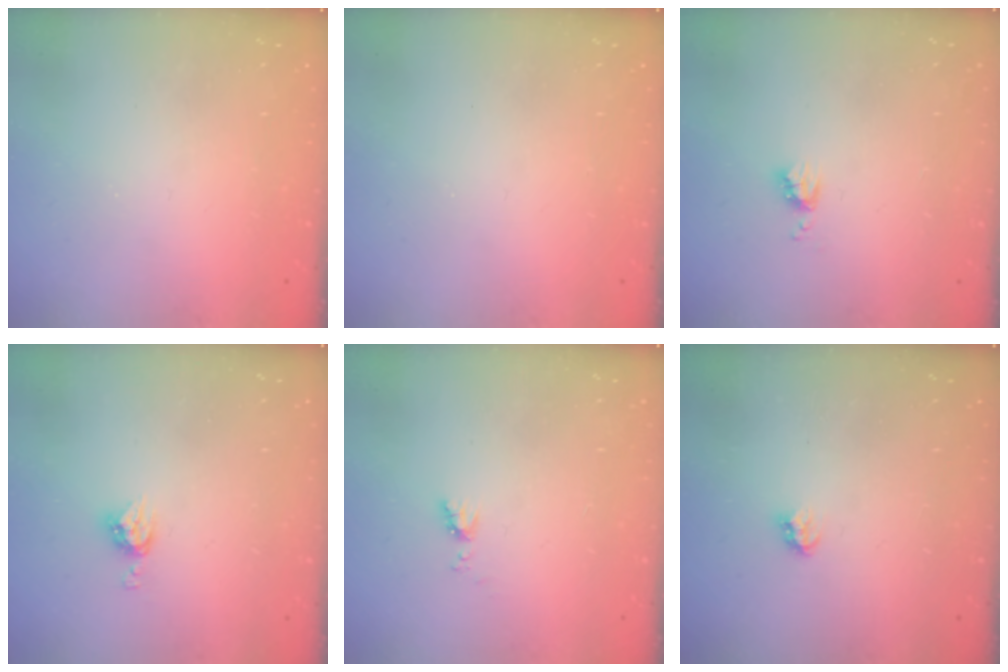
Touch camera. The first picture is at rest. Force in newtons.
{"total": 0.0}
{"total": 4.1, "press": 4.0, "slide": 0.5}
{"total": 5.0, "press": 4.9, "slide": 0.3}
{"total": 3.7, "press": 3.6, "slide": 0.7}
{"total": 2.8, "press": 2.8, "slide": 0.5}